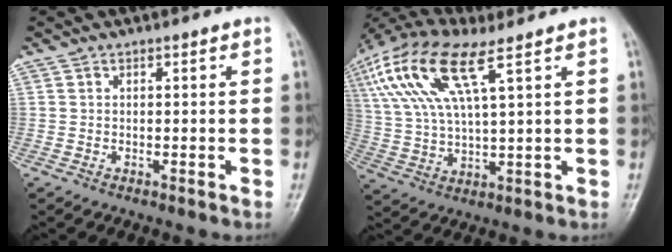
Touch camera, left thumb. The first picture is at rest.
{"total": 17.0, "force": [7.8, 5.6, 14.0], "torque": [-0.314, 0.006, 0.149]}